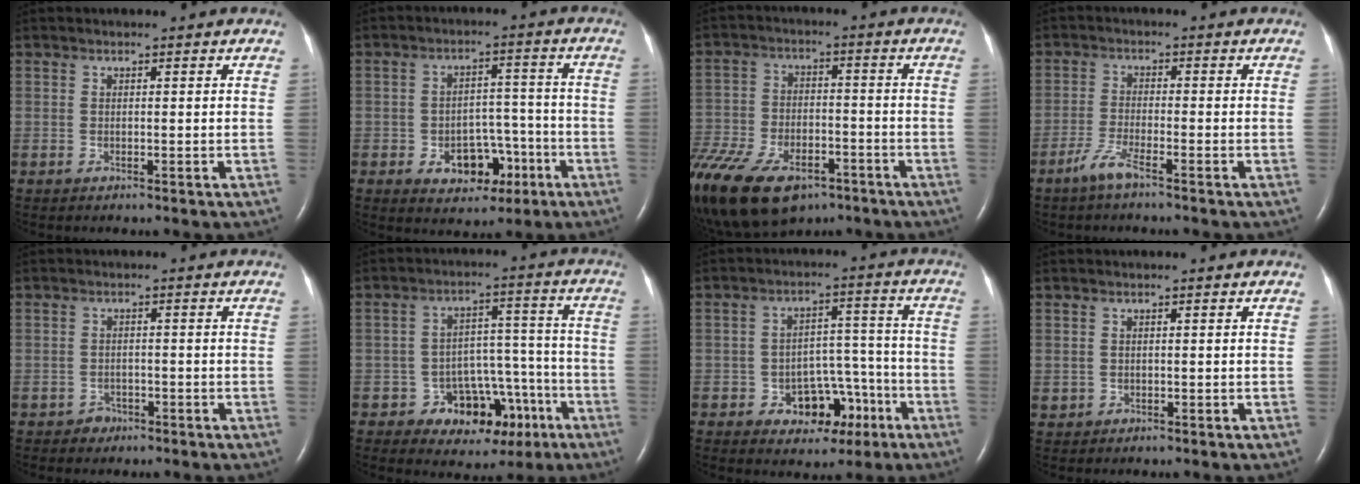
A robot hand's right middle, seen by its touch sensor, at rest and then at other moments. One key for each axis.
{"total": 7.7, "fx": -3.3, "fy": 5.1, "fz": 4.7, "tx": -0.066, "ty": 0.022, "tz": -0.039}
{"total": 21.8, "fx": -13.9, "fy": 11.1, "fz": 12.5, "tx": -0.312, "ty": -0.026, "tz": -0.234}
{"total": 3.6, "fx": -2.7, "fy": 0.1, "fz": 2.4, "tx": -0.059, "ty": -0.007, "tz": -0.058}
{"total": 1.7, "fx": -1.1, "fy": 1.2, "fz": 0.0, "tx": -0.001, "ty": 0.006, "tz": -0.018}
{"total": 9.6, "fx": -4.9, "fy": 7.2, "fz": 4.1, "tx": -0.030, "ty": 0.045, "tz": -0.058}
{"total": 8.1, "fx": -3.8, "fy": 5.6, "fz": 4.5, "tx": -0.053, "ty": 0.033, "tz": -0.045}
{"total": 0.8, "fx": 0.0, "fy": 0.8, "fz": 0.1, "tx": 0.004, "ty": 0.003, "tz": 0.002}